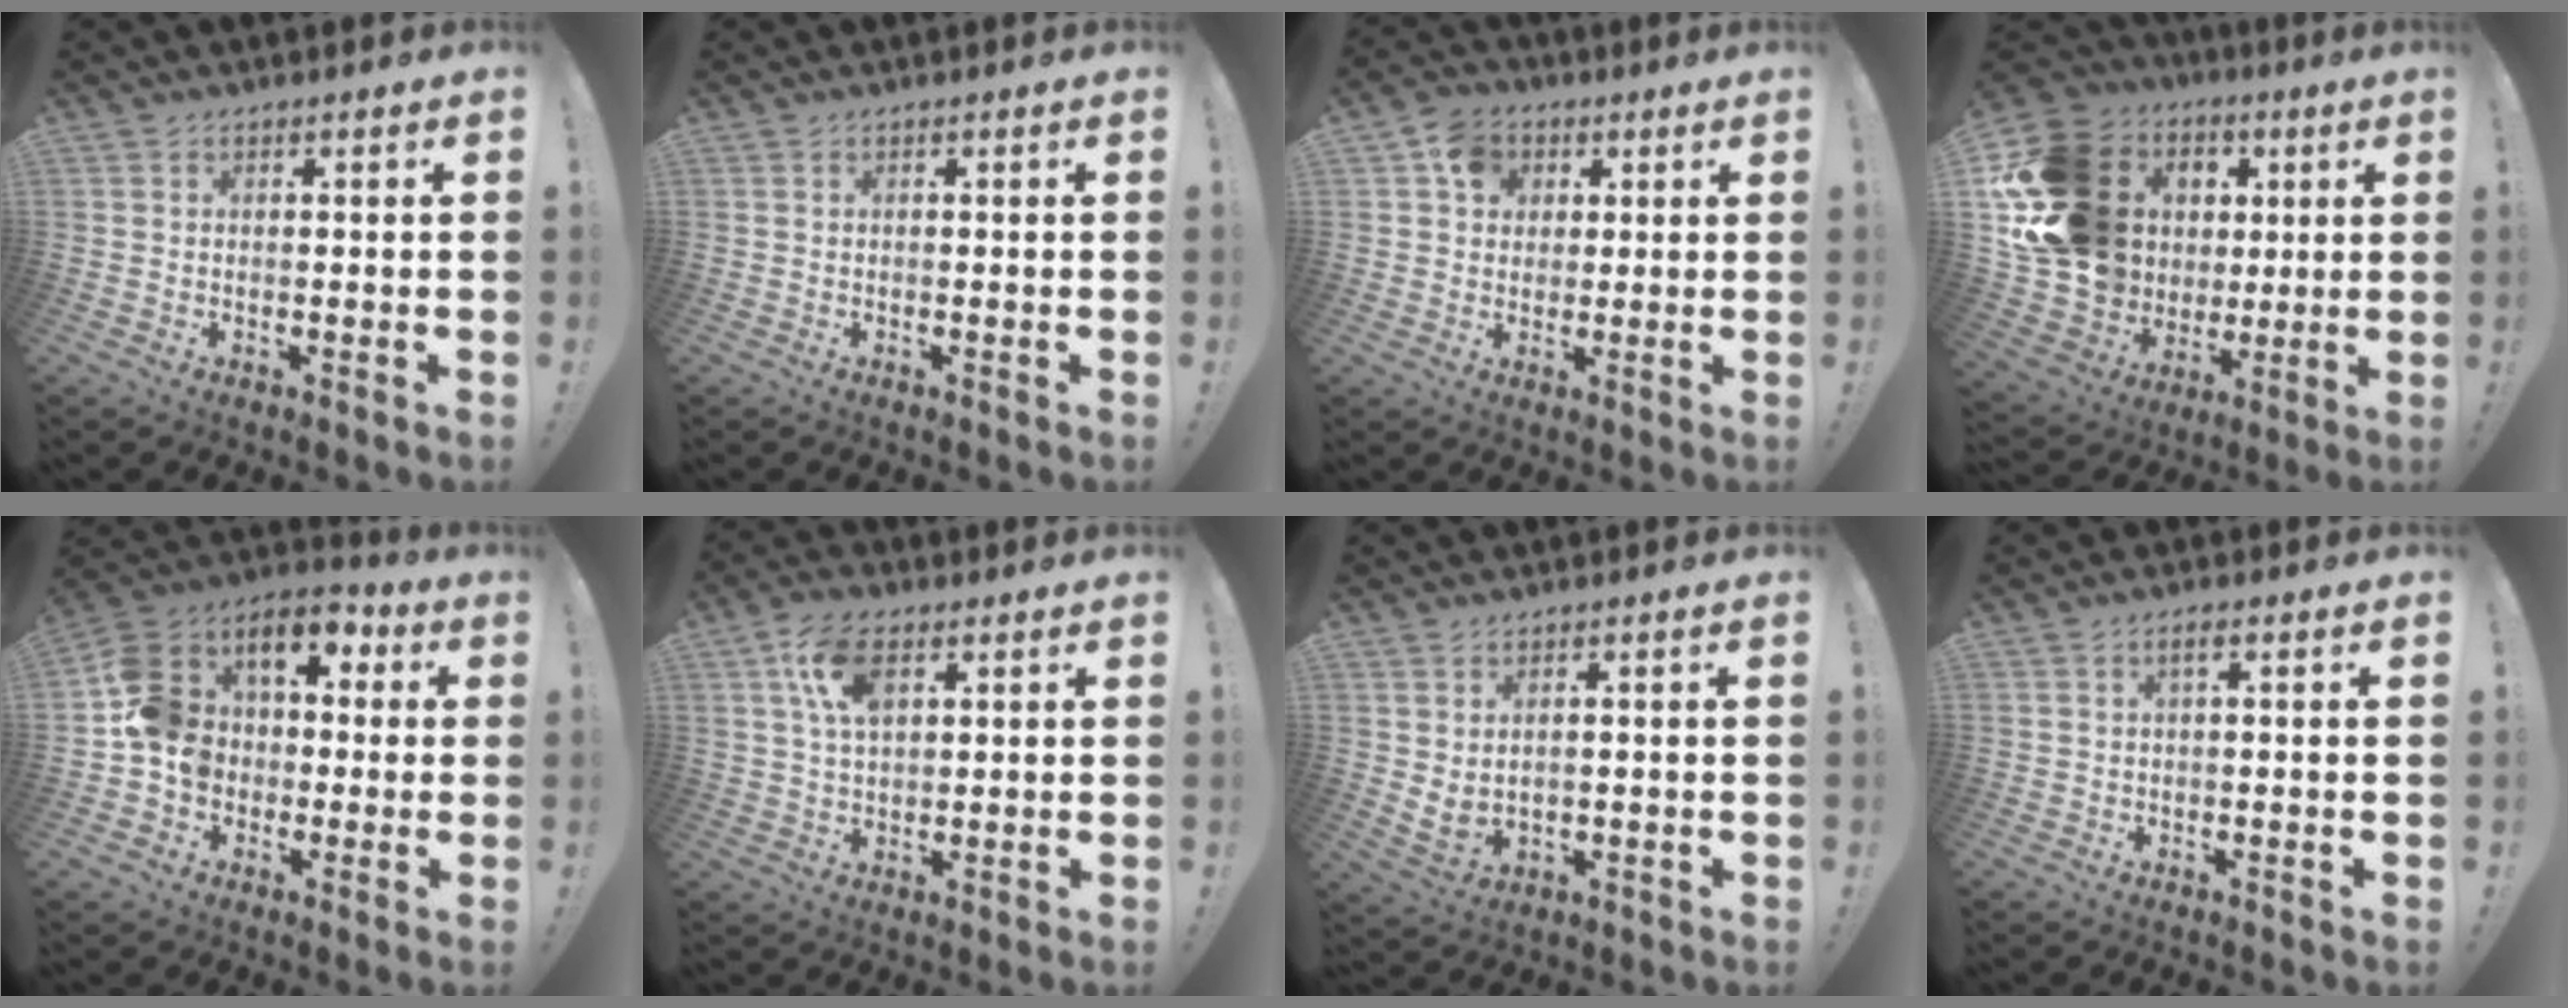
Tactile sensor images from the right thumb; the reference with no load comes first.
{"total": 0.0}
{"total": 8.1, "force": [2.5, 7.2, 2.6], "torque": [-0.028, -0.002, 0.049]}
{"total": 24.4, "force": [4.9, 20.6, 12.1], "torque": [-0.208, -0.014, 0.146]}
{"total": 12.9, "force": [1.6, 11.2, 6.1], "torque": [-0.098, -0.005, 0.036]}
{"total": 9.6, "force": [3.8, 5.6, 6.9], "torque": [-0.127, 0.001, 0.072]}
{"total": 3.7, "force": [2.4, 1.6, 2.3], "torque": [-0.041, -0.011, 0.045]}
{"total": 1.9, "force": [0.5, 0.1, 1.8], "torque": [-0.035, 0.002, 0.006]}